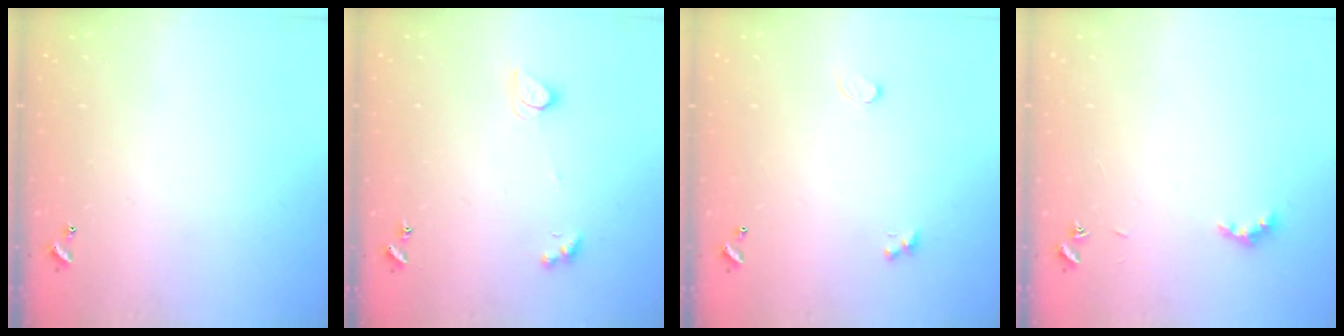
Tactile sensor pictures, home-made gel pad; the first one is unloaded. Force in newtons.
{"total": 2.1, "press": 2.1, "slide": 0.4}
{"total": 0.8, "press": 0.7, "slide": 0.4}
{"total": 3.5, "press": 3.4, "slide": 1.0}